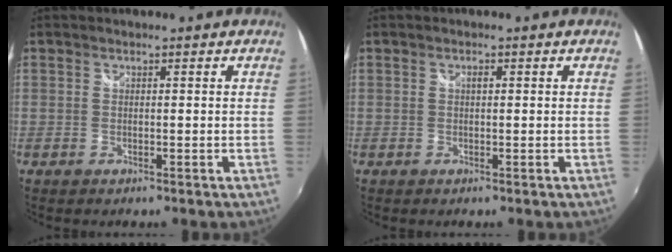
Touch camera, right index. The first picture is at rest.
{"total": 0.7, "force": [0.2, 0.3, 0.7], "torque": [-0.011, 0.004, 0.002]}